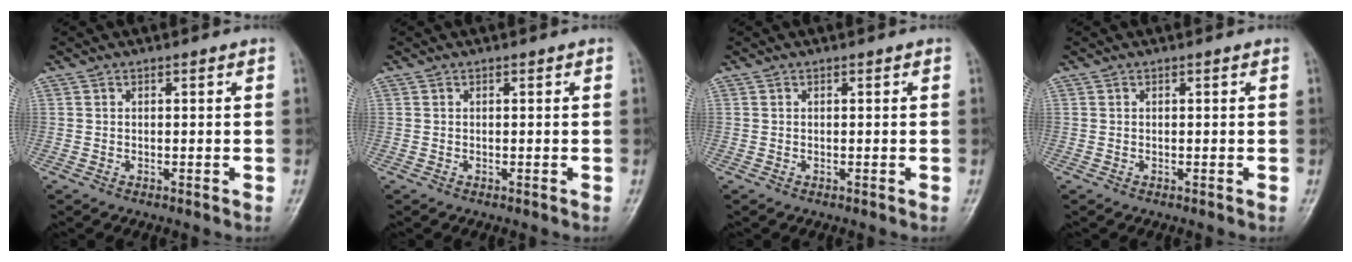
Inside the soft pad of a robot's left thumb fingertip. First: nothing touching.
{"total": 0.0}
{"total": 0.0}
{"total": 0.0}